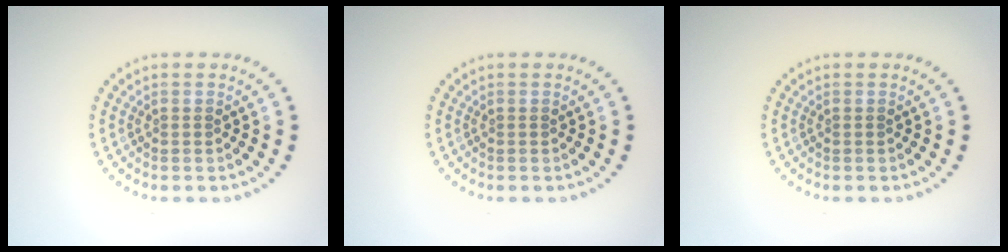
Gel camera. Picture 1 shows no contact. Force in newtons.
{"total": 0.0}
{"total": 0.0}